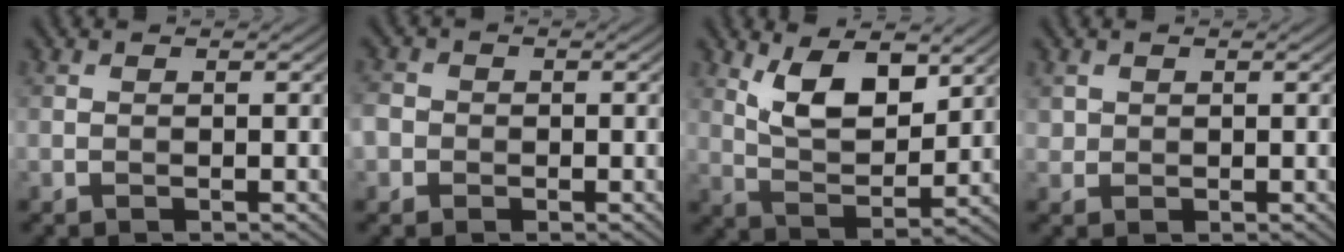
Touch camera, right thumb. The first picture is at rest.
{"total": 2.9, "force": [-0.7, 2.7, 1.0], "torque": [-0.025, -0.002, -0.020]}
{"total": 8.6, "force": [4.4, 3.9, 6.3], "torque": [-0.123, -0.006, 0.086]}
{"total": 1.4, "force": [0.7, 1.2, 0.2], "torque": [-0.009, -0.004, 0.017]}